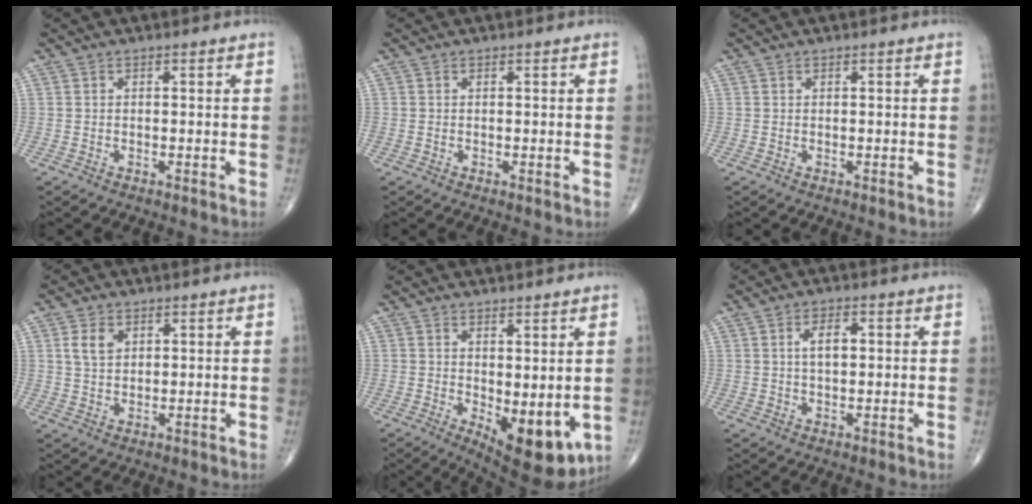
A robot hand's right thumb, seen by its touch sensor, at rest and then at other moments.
{"total": 0.0}
{"total": 0.0}
{"total": 4.1, "force": [1.6, 2.7, 2.6], "torque": [-0.041, -0.003, 0.033]}
{"total": 10.8, "force": [-1.4, 4.7, 9.7], "torque": [-0.113, -0.025, -0.002]}
{"total": 3.8, "force": [0.7, 2.0, 3.2], "torque": [-0.054, 0.003, 0.011]}